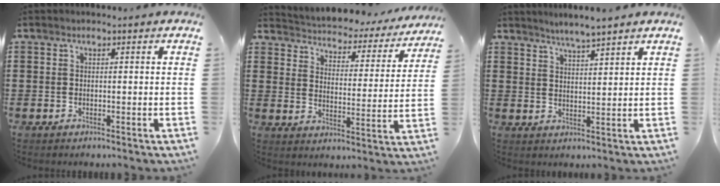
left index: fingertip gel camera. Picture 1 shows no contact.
{"total": 2.6, "force": [2.6, 0.5, 0.2], "torque": [-0.024, -0.028, 0.033]}
{"total": 3.2, "force": [3.1, -0.5, 0.7], "torque": [-0.022, -0.008, 0.055]}